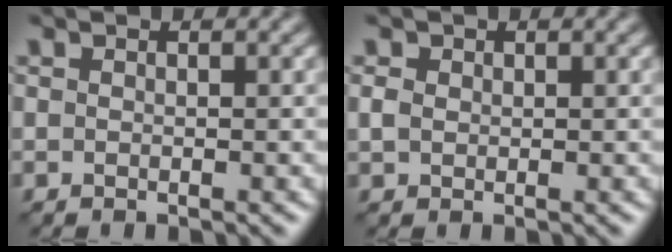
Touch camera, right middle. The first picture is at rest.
{"total": 1.2, "force": [0.3, 1.0, 0.5], "torque": [-0.012, 0.000, 0.003]}